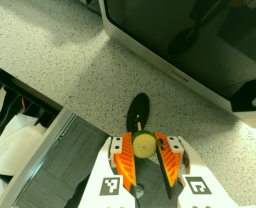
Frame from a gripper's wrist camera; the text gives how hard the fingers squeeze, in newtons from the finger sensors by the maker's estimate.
{"total": 8.4, "left": 8.2, "right": 8.5}